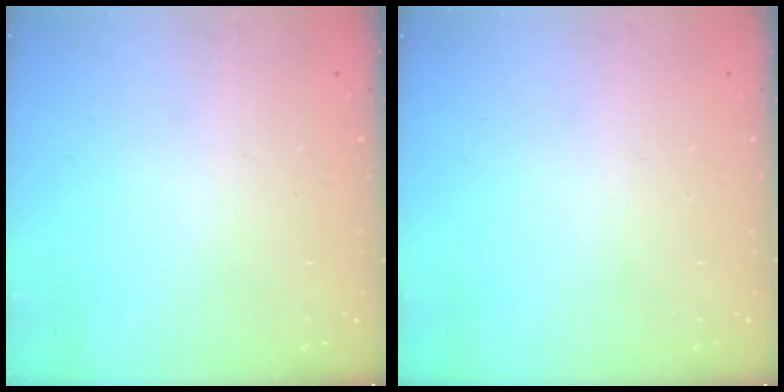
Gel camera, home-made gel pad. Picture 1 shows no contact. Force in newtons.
{"total": 0.0}